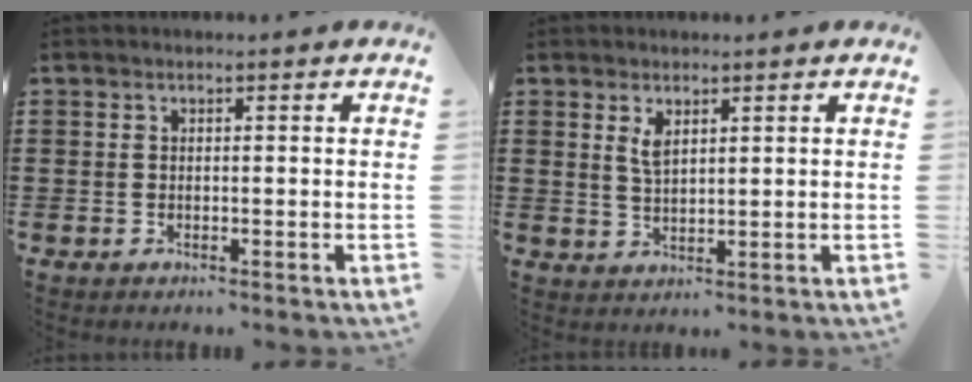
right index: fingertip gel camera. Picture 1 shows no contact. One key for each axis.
{"total": 2.8, "fx": 1.5, "fy": 1.1, "fz": 2.0, "tx": -0.045, "ty": 0.003, "tz": 0.027}